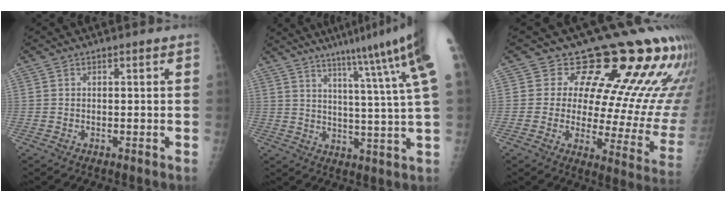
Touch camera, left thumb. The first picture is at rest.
{"total": 19.8, "force": [12.0, 0.2, 15.8], "torque": [-0.213, -0.044, 0.154]}
{"total": 18.3, "force": [13.3, 6.5, 10.7], "torque": [-0.082, -0.091, 0.151]}